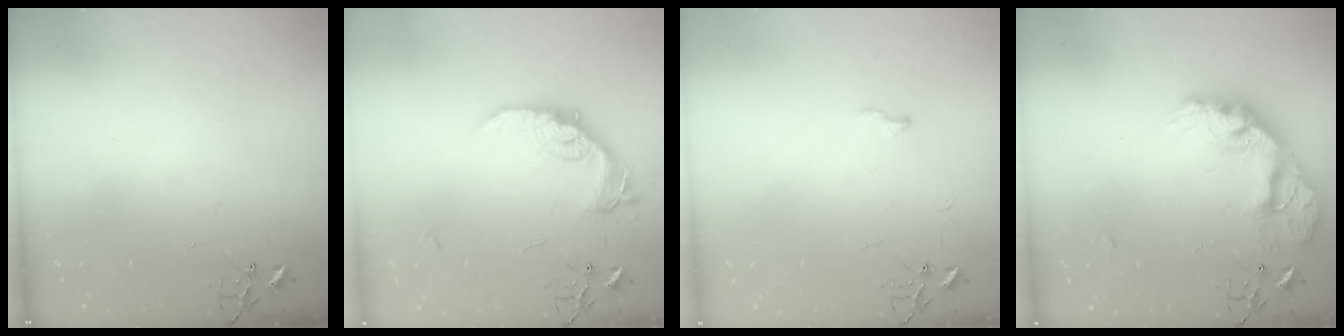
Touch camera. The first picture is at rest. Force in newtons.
{"total": 15.7, "press": 15.6, "slide": 0.8}
{"total": 4.6, "press": 4.6, "slide": 0.3}
{"total": 18.8, "press": 18.7, "slide": 1.6}